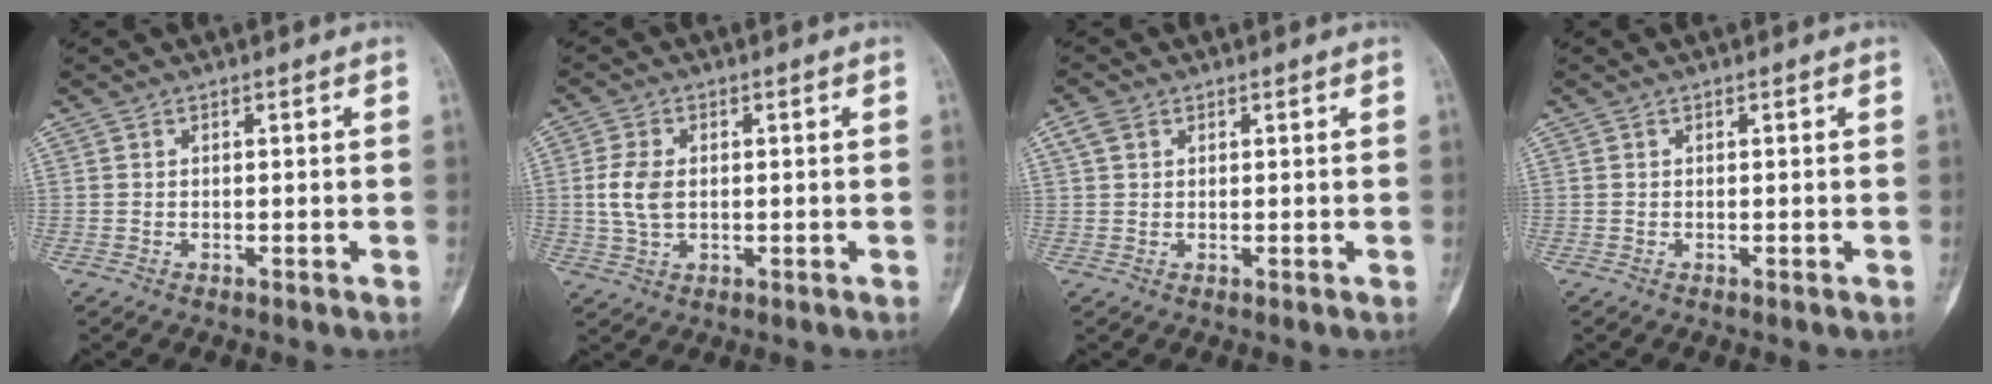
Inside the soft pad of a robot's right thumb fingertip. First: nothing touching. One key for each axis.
{"total": 5.5, "fx": 0.2, "fy": 3.5, "fz": 4.3, "tx": -0.090, "ty": 0.003, "tz": 0.006}
{"total": 2.6, "fx": 1.2, "fy": 1.8, "fz": 1.4, "tx": -0.029, "ty": 0.007, "tz": 0.026}
{"total": 0.0}